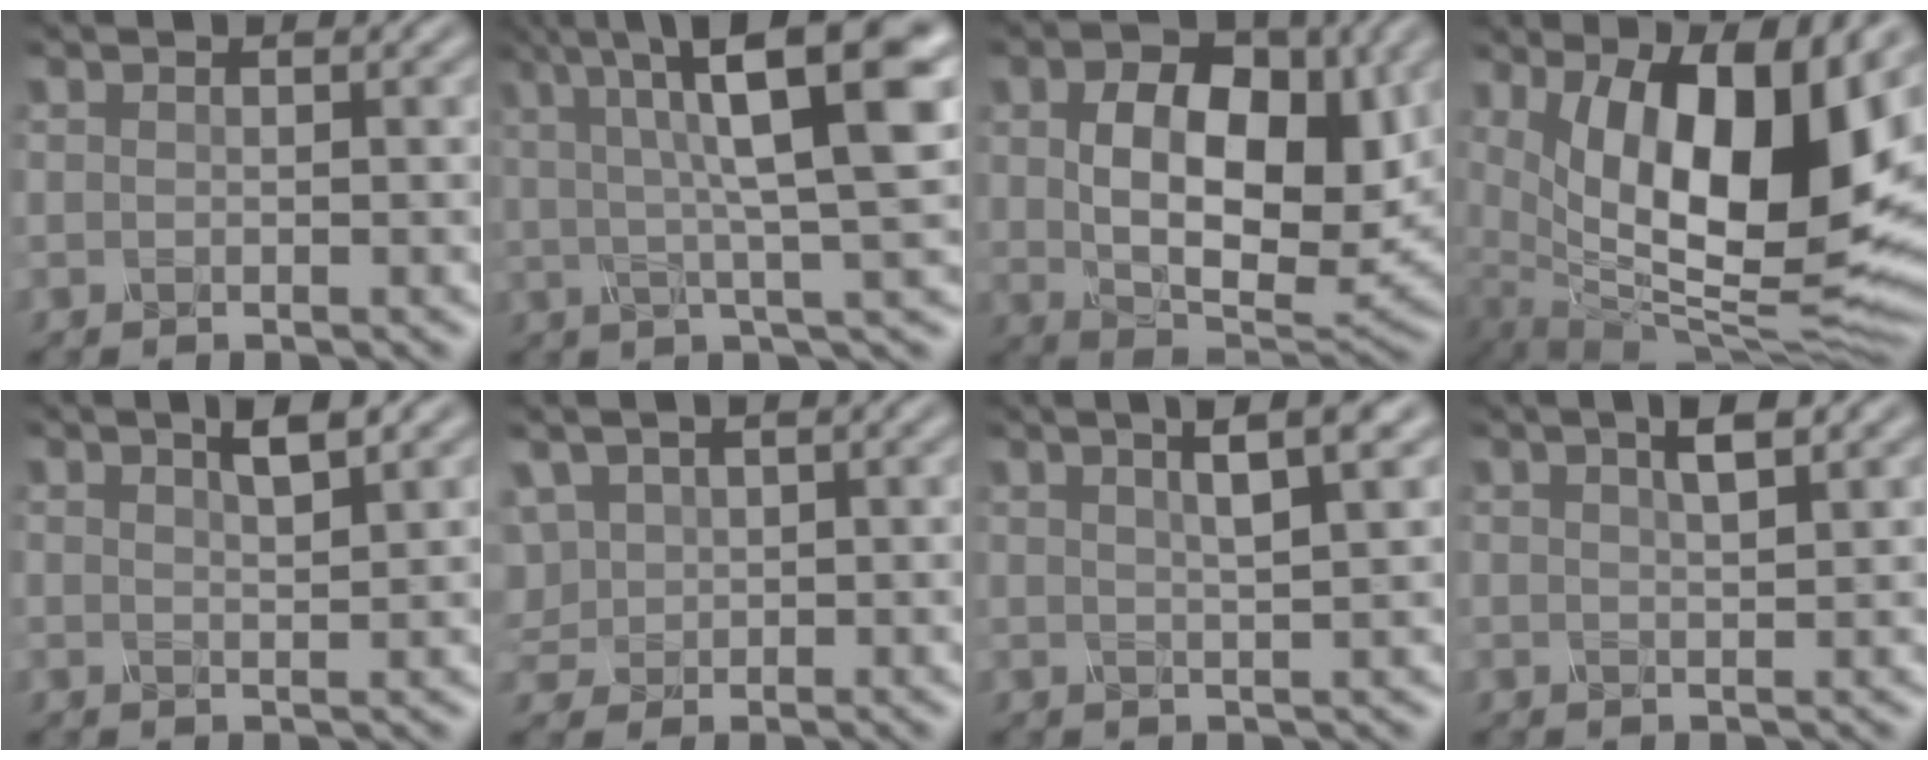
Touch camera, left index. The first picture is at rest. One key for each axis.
{"total": 11.6, "fx": 3.8, "fy": 2.7, "fz": 10.6, "tx": -0.152, "ty": 0.018, "tz": 0.054}
{"total": 10.2, "fx": 1.7, "fy": 6.4, "fz": 7.8, "tx": -0.145, "ty": -0.015, "tz": 0.037}
{"total": 16.0, "fx": 4.6, "fy": 6.7, "fz": 13.8, "tx": -0.197, "ty": 0.012, "tz": 0.079}
{"total": 2.3, "fx": 1.4, "fy": 0.4, "fz": 1.8, "tx": -0.024, "ty": 0.002, "tz": 0.024}
{"total": 2.0, "fx": 0.7, "fy": 1.6, "fz": 0.9, "tx": -0.035, "ty": 0.007, "tz": 0.021}
{"total": 5.2, "fx": 2.7, "fy": 1.1, "fz": 4.3, "tx": -0.050, "ty": 0.022, "tz": 0.024}
{"total": 2.9, "fx": 1.5, "fy": 0.7, "fz": 2.4, "tx": -0.026, "ty": 0.008, "tz": 0.016}